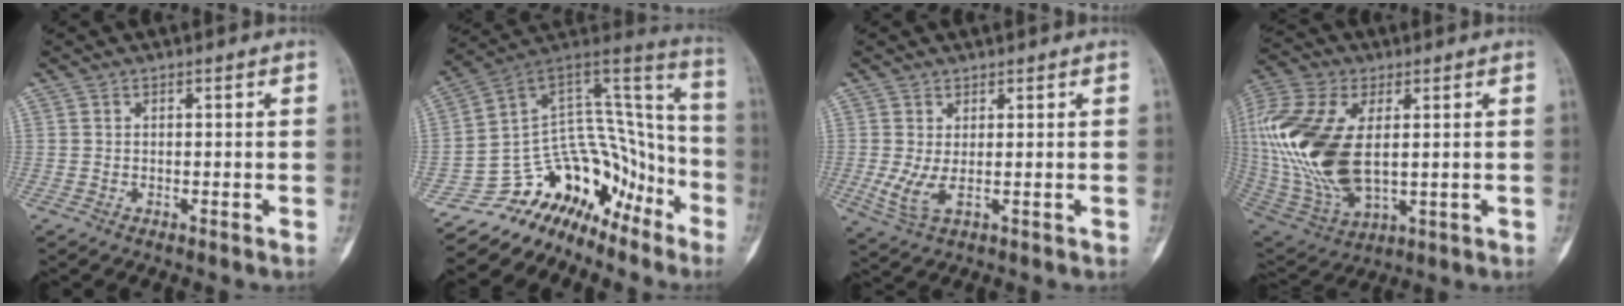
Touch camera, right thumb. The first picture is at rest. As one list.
[{"total": 20.0, "force": [-14.2, 13.1, 5.1], "torque": [-0.015, 0.161, -0.225]}, {"total": 4.2, "force": [0.2, 1.4, 3.9], "torque": [-0.094, -0.006, 0.010]}, {"total": 22.7, "force": [2.2, 12.3, 18.9], "torque": [-0.418, -0.015, 0.047]}]